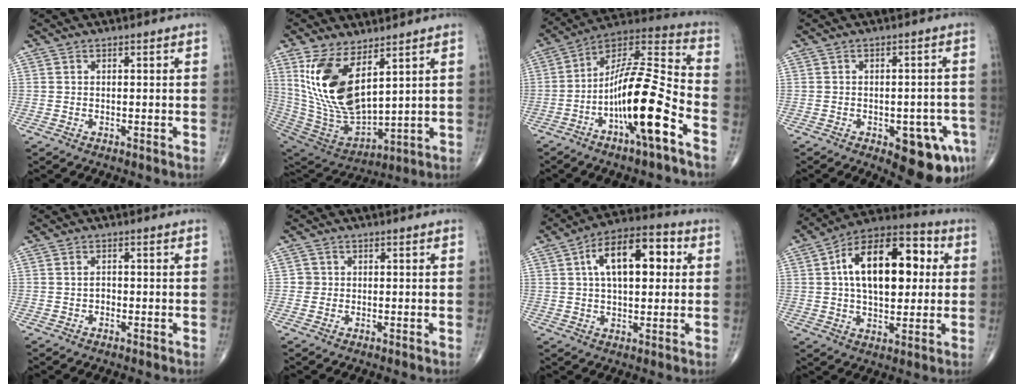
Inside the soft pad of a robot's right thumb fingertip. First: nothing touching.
{"total": 18.1, "force": [7.1, 8.5, 14.3], "torque": [-0.270, -0.038, 0.159]}
{"total": 18.8, "force": [-7.8, 3.6, 16.8], "torque": [-0.314, 0.063, -0.136]}
{"total": 11.3, "force": [-5.0, 4.9, 8.9], "torque": [-0.079, 0.017, -0.054]}
{"total": 1.3, "force": [-0.1, 1.0, 0.8], "torque": [-0.012, 0.003, -0.003]}
{"total": 1.6, "force": [0.0, 1.6, 0.0], "torque": [0.010, 0.005, -0.003]}
{"total": 14.9, "force": [3.6, 7.5, 12.4], "torque": [-0.182, 0.021, 0.052]}
{"total": 20.9, "force": [3.7, 11.3, 17.2], "torque": [-0.245, 0.023, 0.051]}